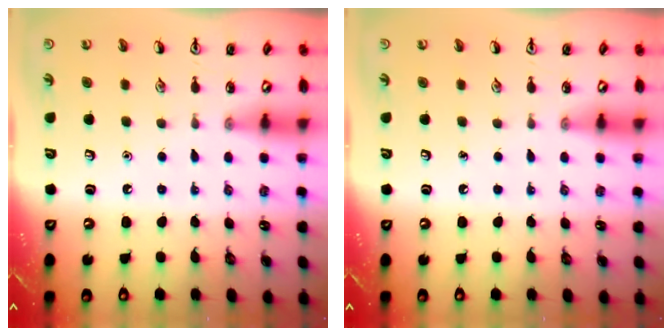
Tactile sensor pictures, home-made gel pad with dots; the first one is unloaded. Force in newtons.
{"total": 0.0}